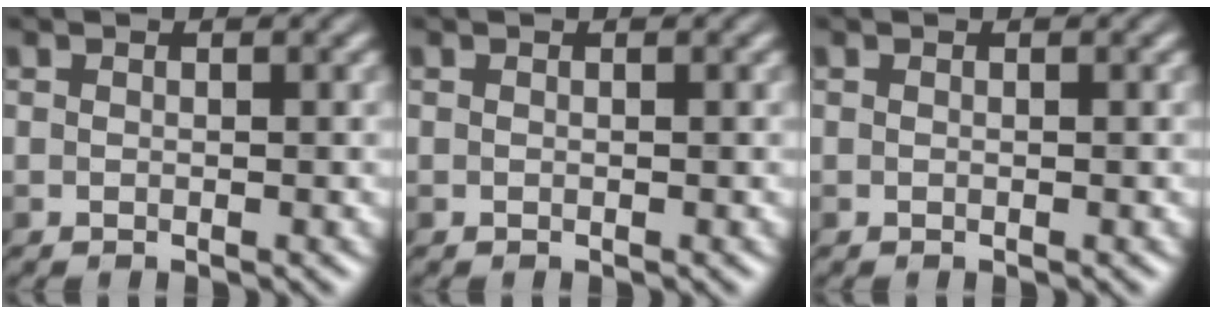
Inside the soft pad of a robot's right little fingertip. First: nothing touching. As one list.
[{"total": 0.0}, {"total": 0.0}]